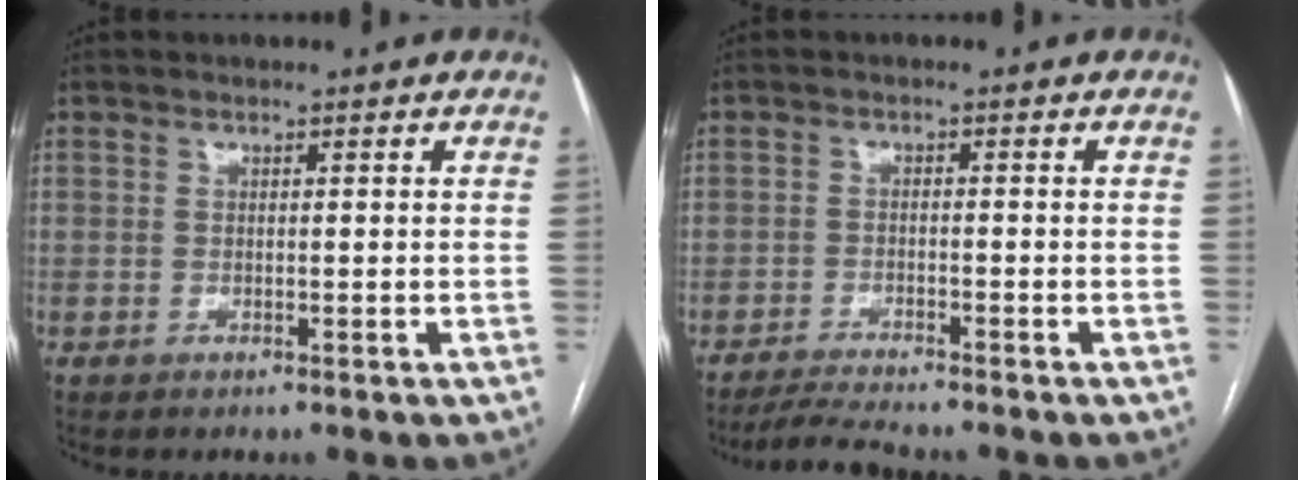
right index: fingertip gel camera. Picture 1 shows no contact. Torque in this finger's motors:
{"motor_torque": [-0.37, -0.35, -0.30, -0.05]}